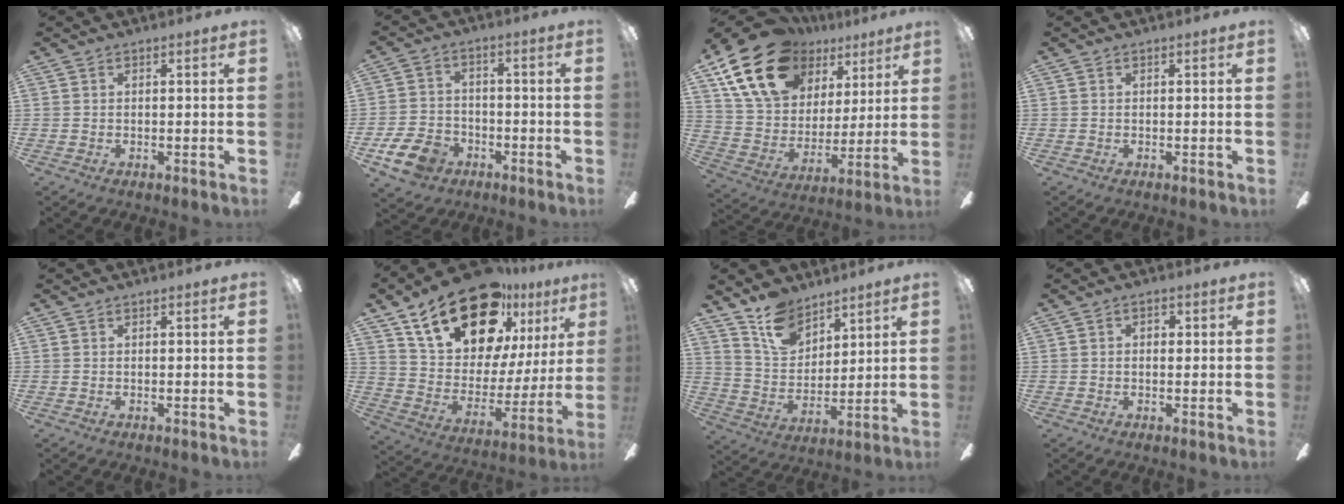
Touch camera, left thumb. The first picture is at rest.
{"total": 10.2, "force": [-5.8, 6.7, 4.9], "torque": [-0.105, 0.040, -0.105]}
{"total": 21.1, "force": [12.6, 13.4, 10.4], "torque": [-0.195, -0.047, 0.237]}
{"total": 0.0}
{"total": 0.0}
{"total": 25.3, "force": [16.8, 12.6, 14.1], "torque": [-0.238, -0.098, 0.304]}
{"total": 11.7, "force": [8.8, 6.8, 3.8], "torque": [-0.079, -0.045, 0.173]}
{"total": 2.0, "force": [0.0, 1.3, 1.4], "torque": [-0.021, 0.006, -0.003]}